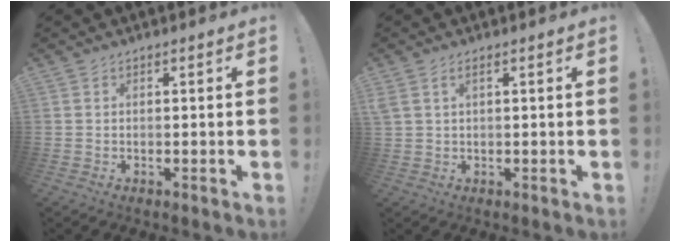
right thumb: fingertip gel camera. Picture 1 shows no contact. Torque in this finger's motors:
{"motor_torque": [-0.11, 0.03, -0.31, 0.22, 0.06]}